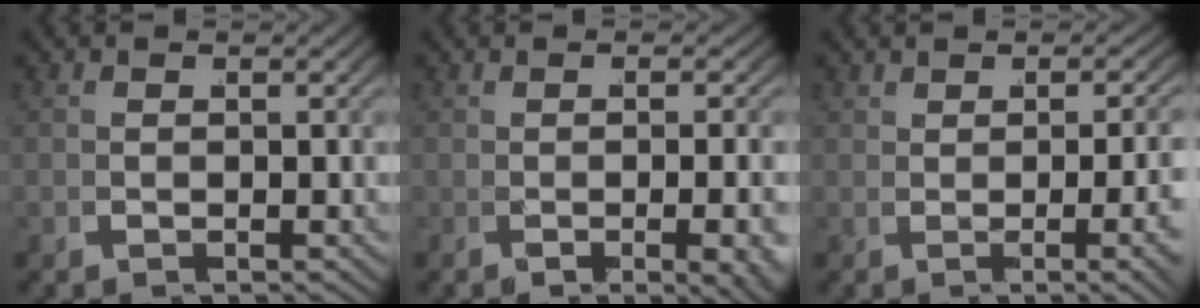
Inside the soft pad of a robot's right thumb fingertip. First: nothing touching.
{"total": 3.5, "force": [-1.2, 1.0, 3.1], "torque": [-0.056, -0.010, -0.016]}
{"total": 2.1, "force": [0.0, 0.1, 2.1], "torque": [-0.030, -0.005, 0.005]}